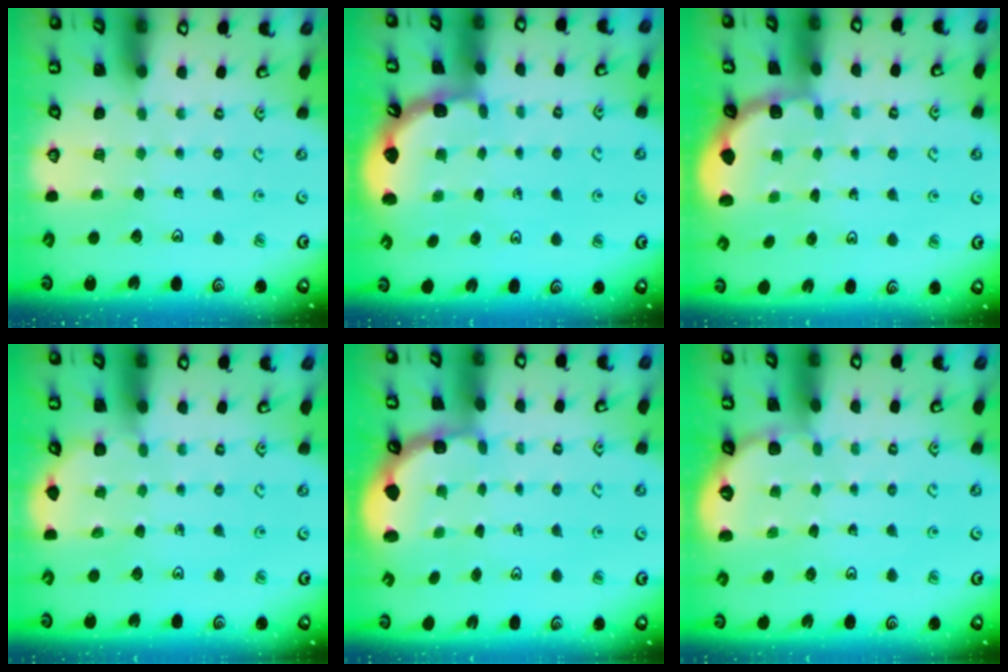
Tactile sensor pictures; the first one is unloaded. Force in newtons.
{"total": 2.0, "press": 2.0, "slide": 0.2}
{"total": 1.9, "press": 1.8, "slide": 0.7}
{"total": 2.4, "press": 2.4, "slide": 0.1}
{"total": 2.5, "press": 2.2, "slide": 1.2}
{"total": 1.3, "press": 1.3, "slide": 0.1}